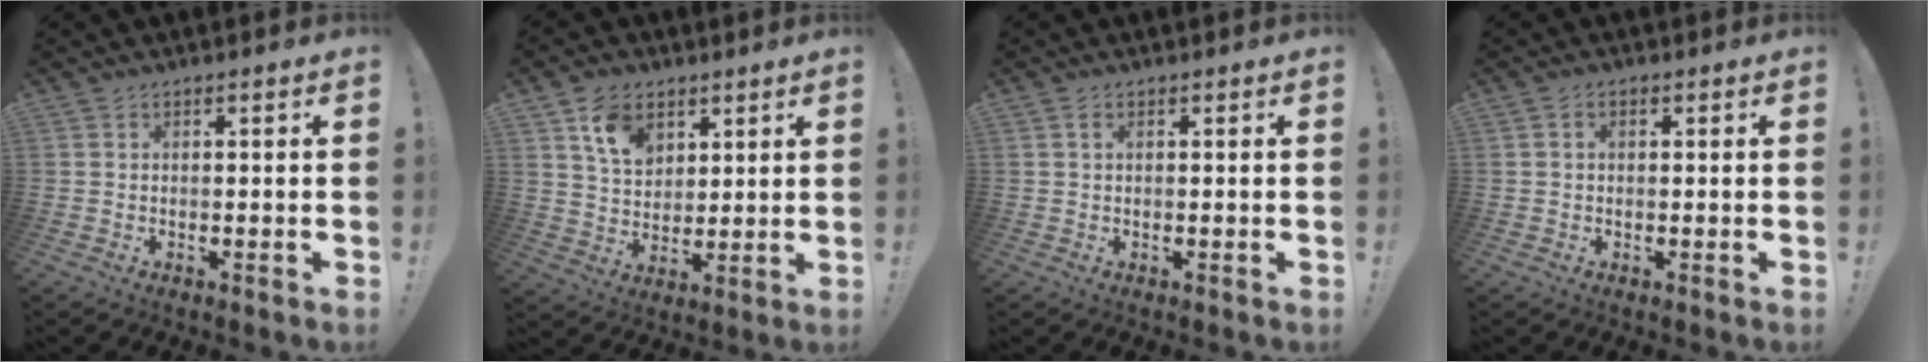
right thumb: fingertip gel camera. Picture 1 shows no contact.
{"total": 10.4, "force": [5.8, 7.3, 4.6], "torque": [-0.075, -0.023, 0.112]}
{"total": 0.9, "force": [0.3, 0.5, 0.7], "torque": [-0.016, 0.003, 0.005]}
{"total": 1.6, "force": [0.2, 0.9, 1.3], "torque": [-0.025, 0.006, 0.002]}